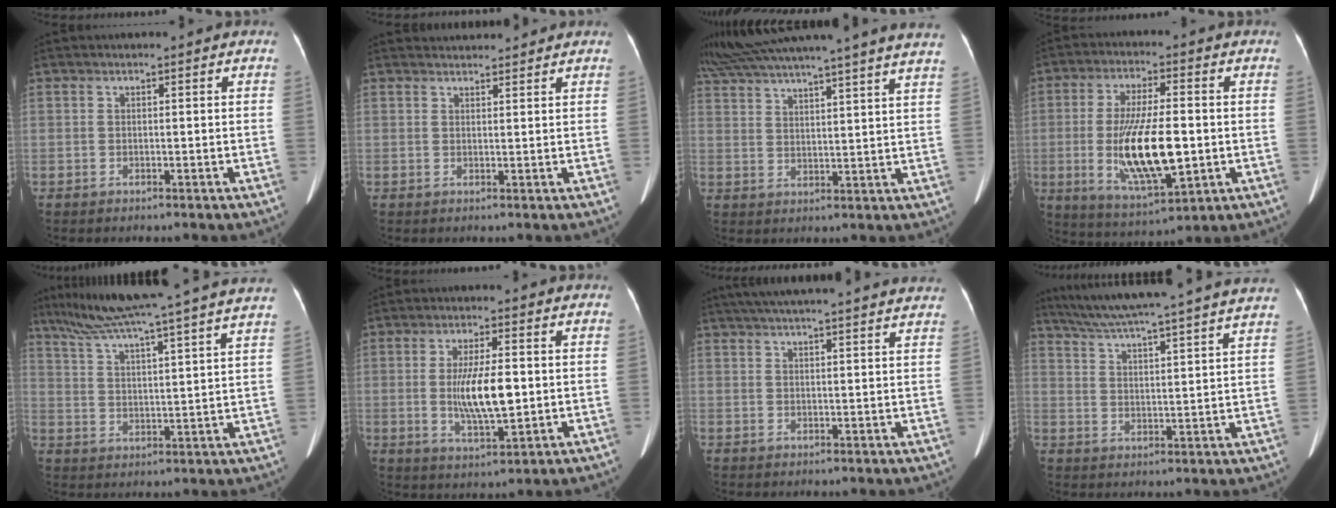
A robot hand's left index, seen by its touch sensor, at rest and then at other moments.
{"total": 3.5, "force": [3.5, 0.4, 0.3], "torque": [-0.007, 0.023, 0.052]}
{"total": 27.0, "force": [23.7, 0.0, 13.0], "torque": [-0.229, 0.001, 0.324]}
{"total": 13.9, "force": [-1.8, 3.6, 13.3], "torque": [-0.253, -0.016, -0.024]}
{"total": 22.1, "force": [18.6, -1.5, 11.9], "torque": [-0.200, 0.004, 0.260]}
{"total": 8.5, "force": [-0.1, 1.9, 8.2], "torque": [-0.158, -0.011, 0.002]}
{"total": 23.5, "force": [21.2, 1.0, 10.1], "torque": [-0.163, 0.016, 0.271]}
{"total": 25.9, "force": [23.1, -0.5, 11.7], "torque": [-0.196, -0.013, 0.311]}